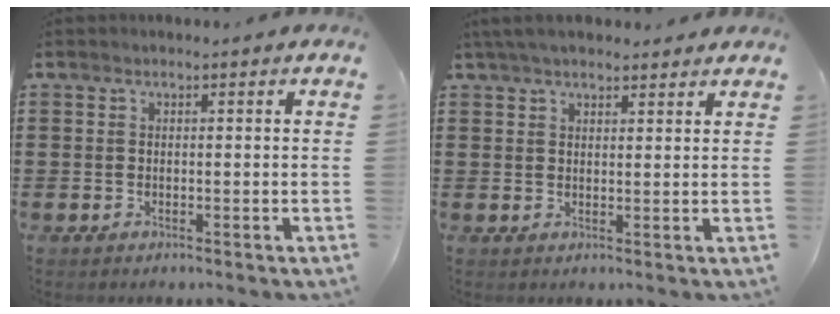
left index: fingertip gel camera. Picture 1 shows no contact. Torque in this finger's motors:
{"motor_torque": [1.59, -0.55, 0.73, 0.17]}